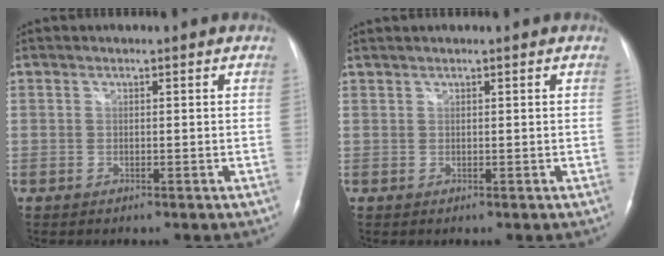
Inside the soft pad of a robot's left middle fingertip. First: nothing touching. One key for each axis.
{"total": 0.7, "fx": 0.7, "fy": -0.1, "fz": 0.2, "tx": -0.007, "ty": 0.009, "tz": 0.018}